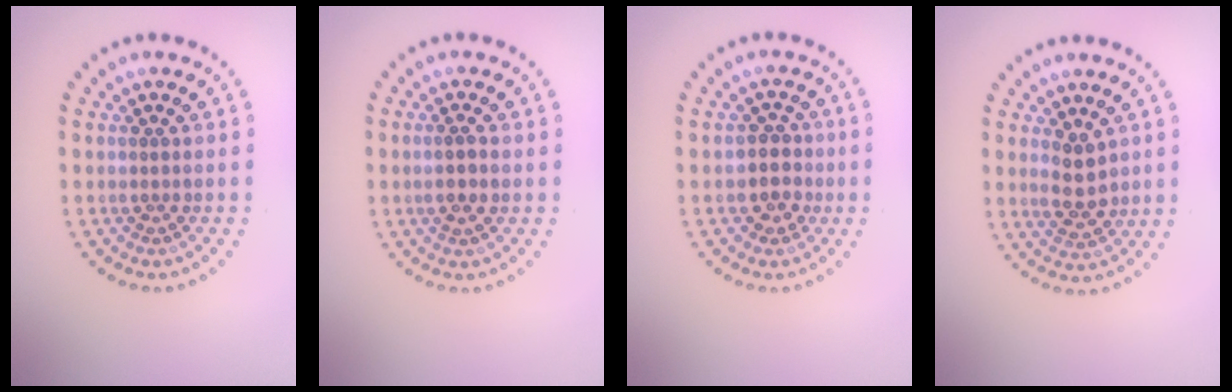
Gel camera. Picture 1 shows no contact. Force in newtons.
{"total": 1.3, "press": 1.2, "slide": 0.5}
{"total": 2.2, "press": 2.0, "slide": 0.9}
{"total": 2.6, "press": 2.5, "slide": 0.8}